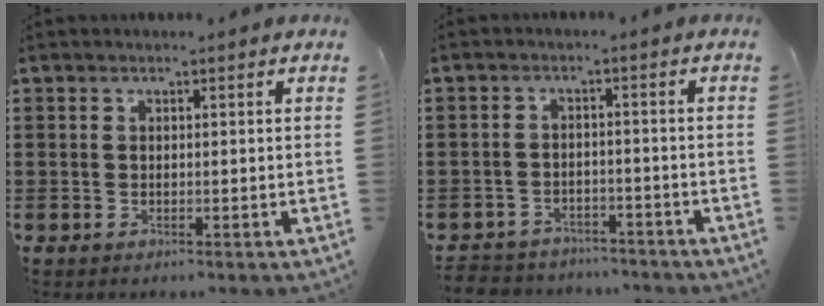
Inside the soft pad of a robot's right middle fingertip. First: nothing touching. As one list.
[{"total": 3.3, "force": [-3.3, 0.6, -0.3], "torque": [-0.004, -0.002, -0.070]}]